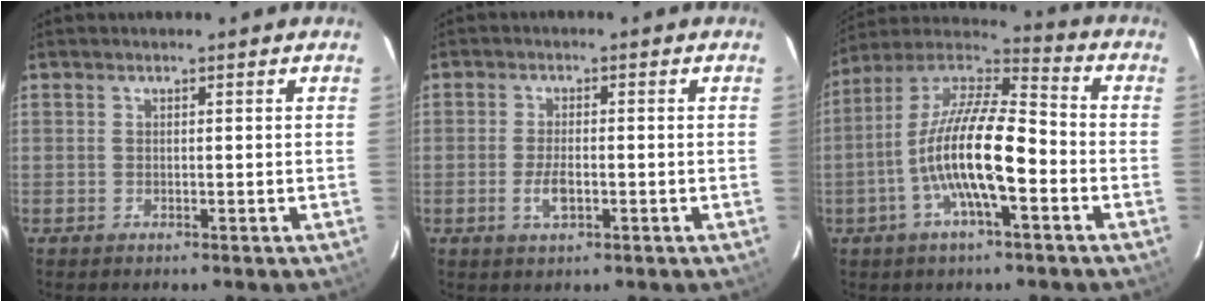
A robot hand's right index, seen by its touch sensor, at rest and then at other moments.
{"total": 3.7, "force": [-1.3, 1.5, 3.2], "torque": [-0.067, -0.003, -0.023]}
{"total": 16.1, "force": [-4.7, 4.2, 14.8], "torque": [-0.278, -0.003, -0.097]}